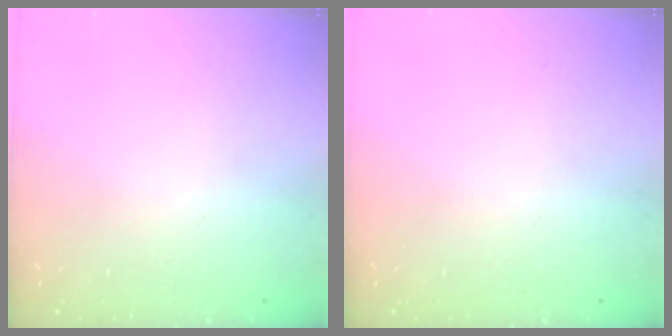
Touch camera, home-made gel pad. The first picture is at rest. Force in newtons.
{"total": 0.0}